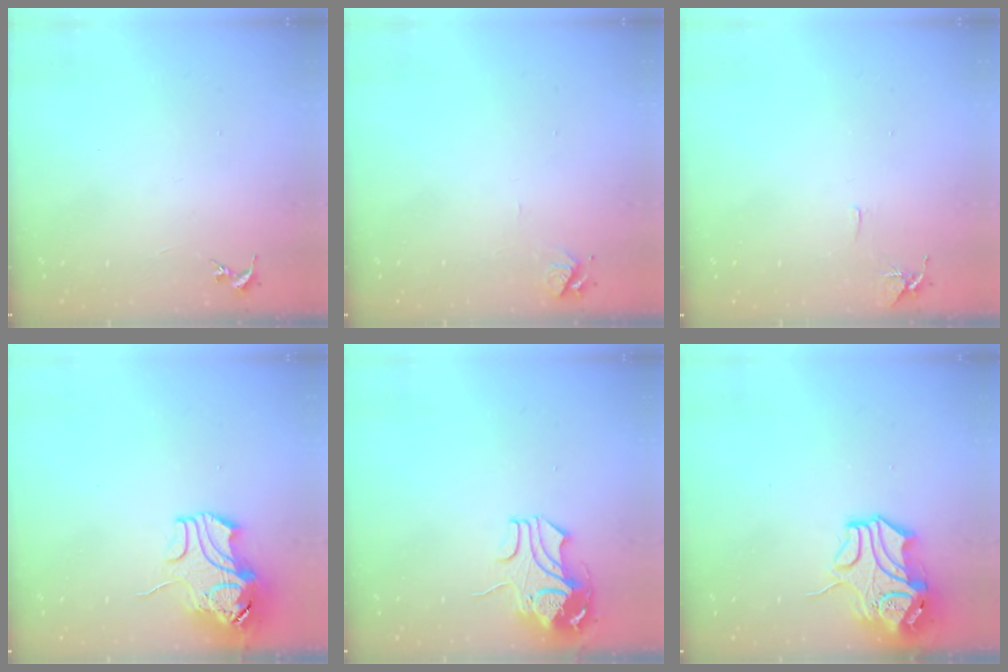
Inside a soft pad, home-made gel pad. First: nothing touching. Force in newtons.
{"total": 4.9, "press": 4.9, "slide": 0.5}
{"total": 6.5, "press": 6.4, "slide": 0.7}
{"total": 11.2, "press": 11.0, "slide": 1.7}
{"total": 10.0, "press": 9.9, "slide": 1.5}
{"total": 14.0, "press": 13.8, "slide": 2.1}